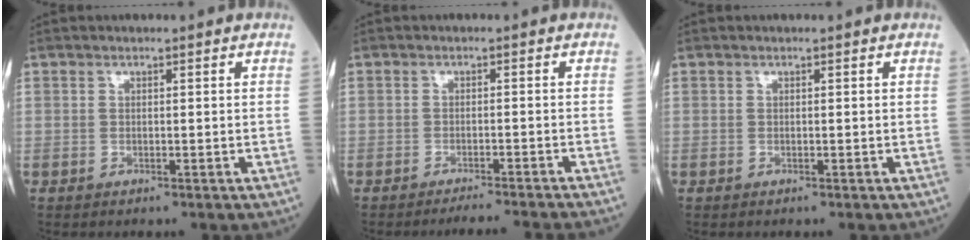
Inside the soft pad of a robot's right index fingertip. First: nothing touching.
{"total": 6.2, "force": [-5.7, -1.3, 2.0], "torque": [-0.007, -0.016, -0.078]}
{"total": 0.0}